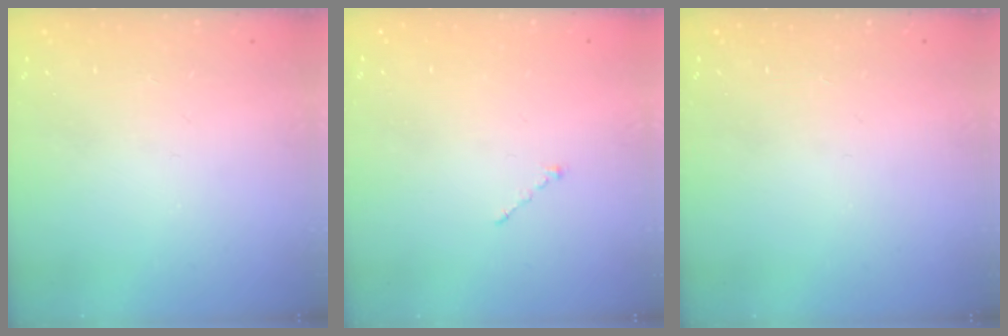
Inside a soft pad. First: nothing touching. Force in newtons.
{"total": 1.0, "press": 0.9, "slide": 0.3}
{"total": 0.0}